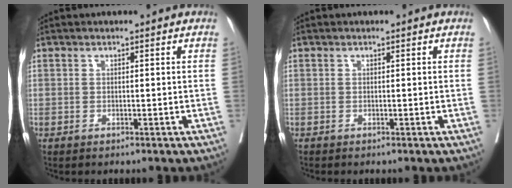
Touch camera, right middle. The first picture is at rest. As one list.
[{"total": 0.0}]